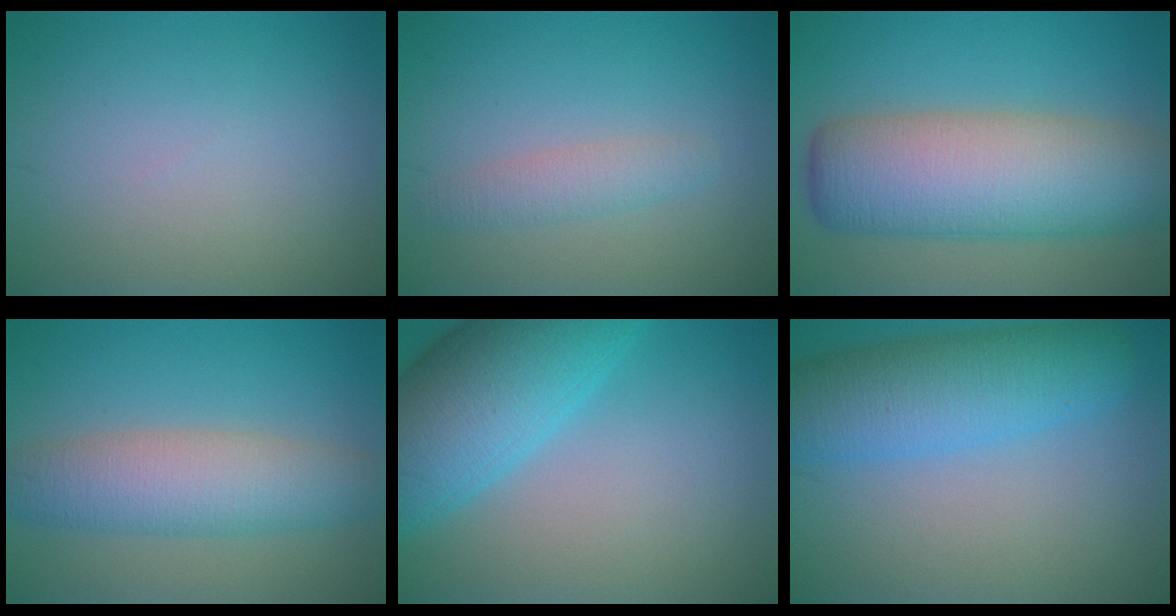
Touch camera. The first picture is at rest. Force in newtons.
{"total": 2.1, "press": 2.1, "slide": 0.1}
{"total": 11.3, "press": 11.3, "slide": 0.3}
{"total": 6.3, "press": 6.3, "slide": 0.2}
{"total": 8.6, "press": 8.6, "slide": 0.3}
{"total": 7.8, "press": 7.8, "slide": 0.5}